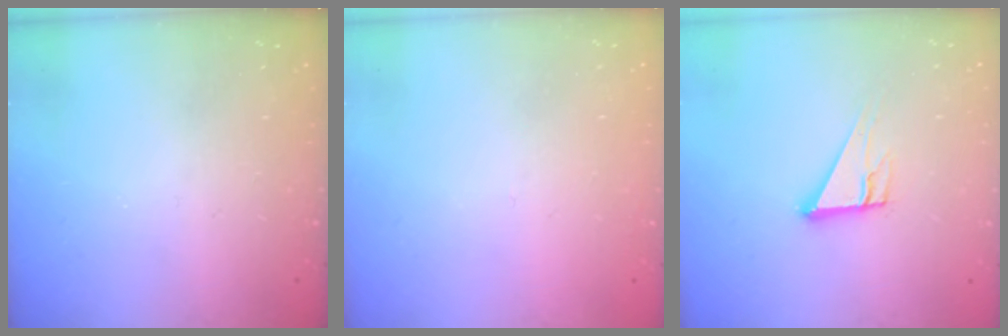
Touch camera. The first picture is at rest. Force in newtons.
{"total": 2.6, "press": 2.6, "slide": 0.2}
{"total": 6.6, "press": 6.6, "slide": 0.6}